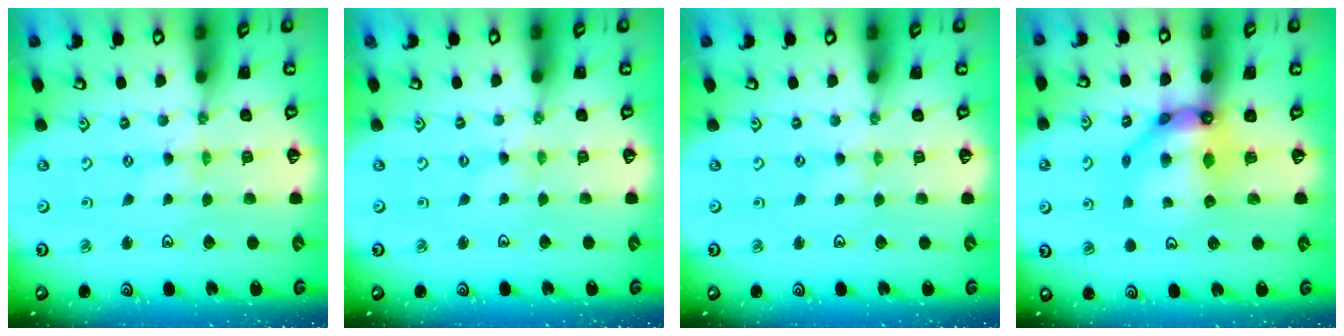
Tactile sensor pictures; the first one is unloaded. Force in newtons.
{"total": 0.5, "press": 0.5, "slide": 0.1}
{"total": 0.8, "press": 0.8, "slide": 0.2}
{"total": 11.5, "press": 11.4, "slide": 1.3}